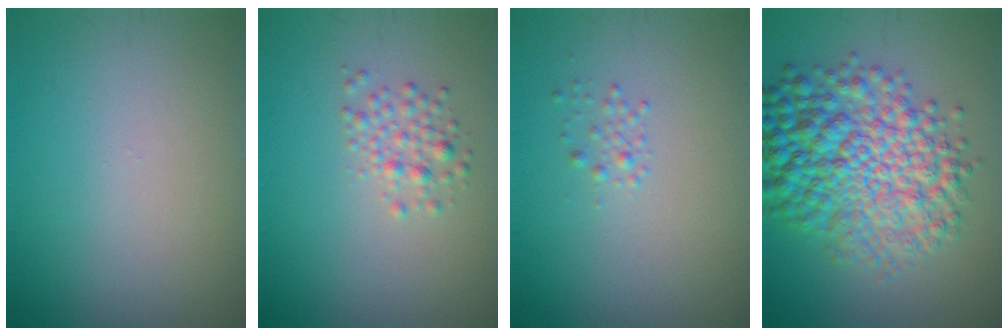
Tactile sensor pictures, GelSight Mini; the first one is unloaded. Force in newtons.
{"total": 1.9, "press": 1.9, "slide": 0.1}
{"total": 0.9, "press": 0.9, "slide": 0.1}
{"total": 9.7, "press": 9.7, "slide": 0.1}